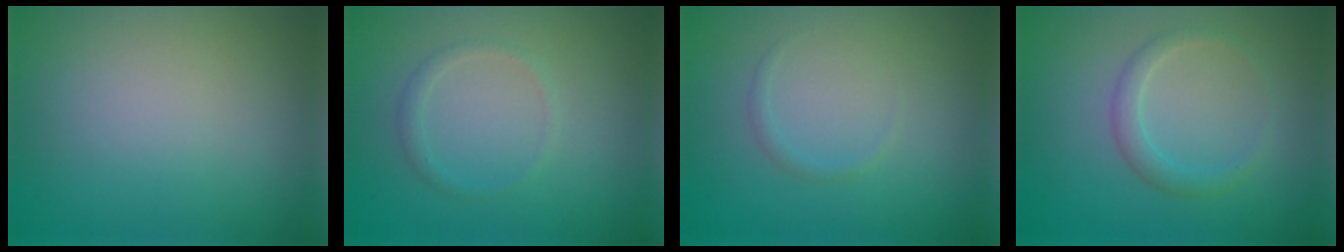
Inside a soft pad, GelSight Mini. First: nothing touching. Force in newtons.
{"total": 1.1, "press": 1.0, "slide": 0.1}
{"total": 0.7, "press": 0.7, "slide": 0.0}
{"total": 1.8, "press": 1.8, "slide": 0.0}